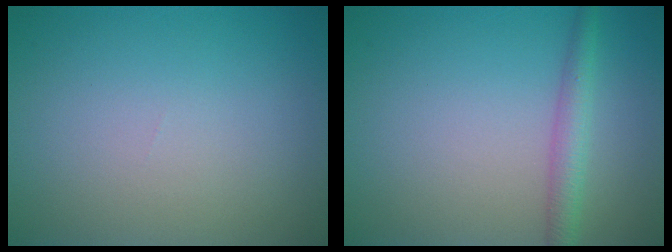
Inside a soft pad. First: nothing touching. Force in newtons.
{"total": 2.5, "press": 2.5, "slide": 0.1}